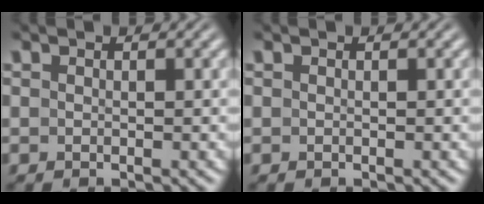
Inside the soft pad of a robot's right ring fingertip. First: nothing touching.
{"total": 0.0}